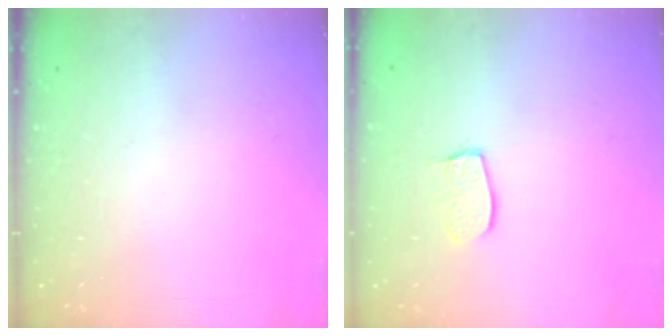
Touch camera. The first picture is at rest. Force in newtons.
{"total": 6.4, "press": 6.4, "slide": 0.1}